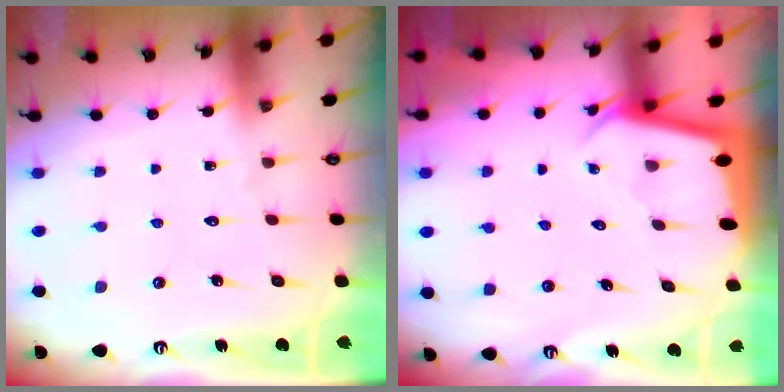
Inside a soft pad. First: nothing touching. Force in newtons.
{"total": 2.3, "press": 2.3, "slide": 0.1}